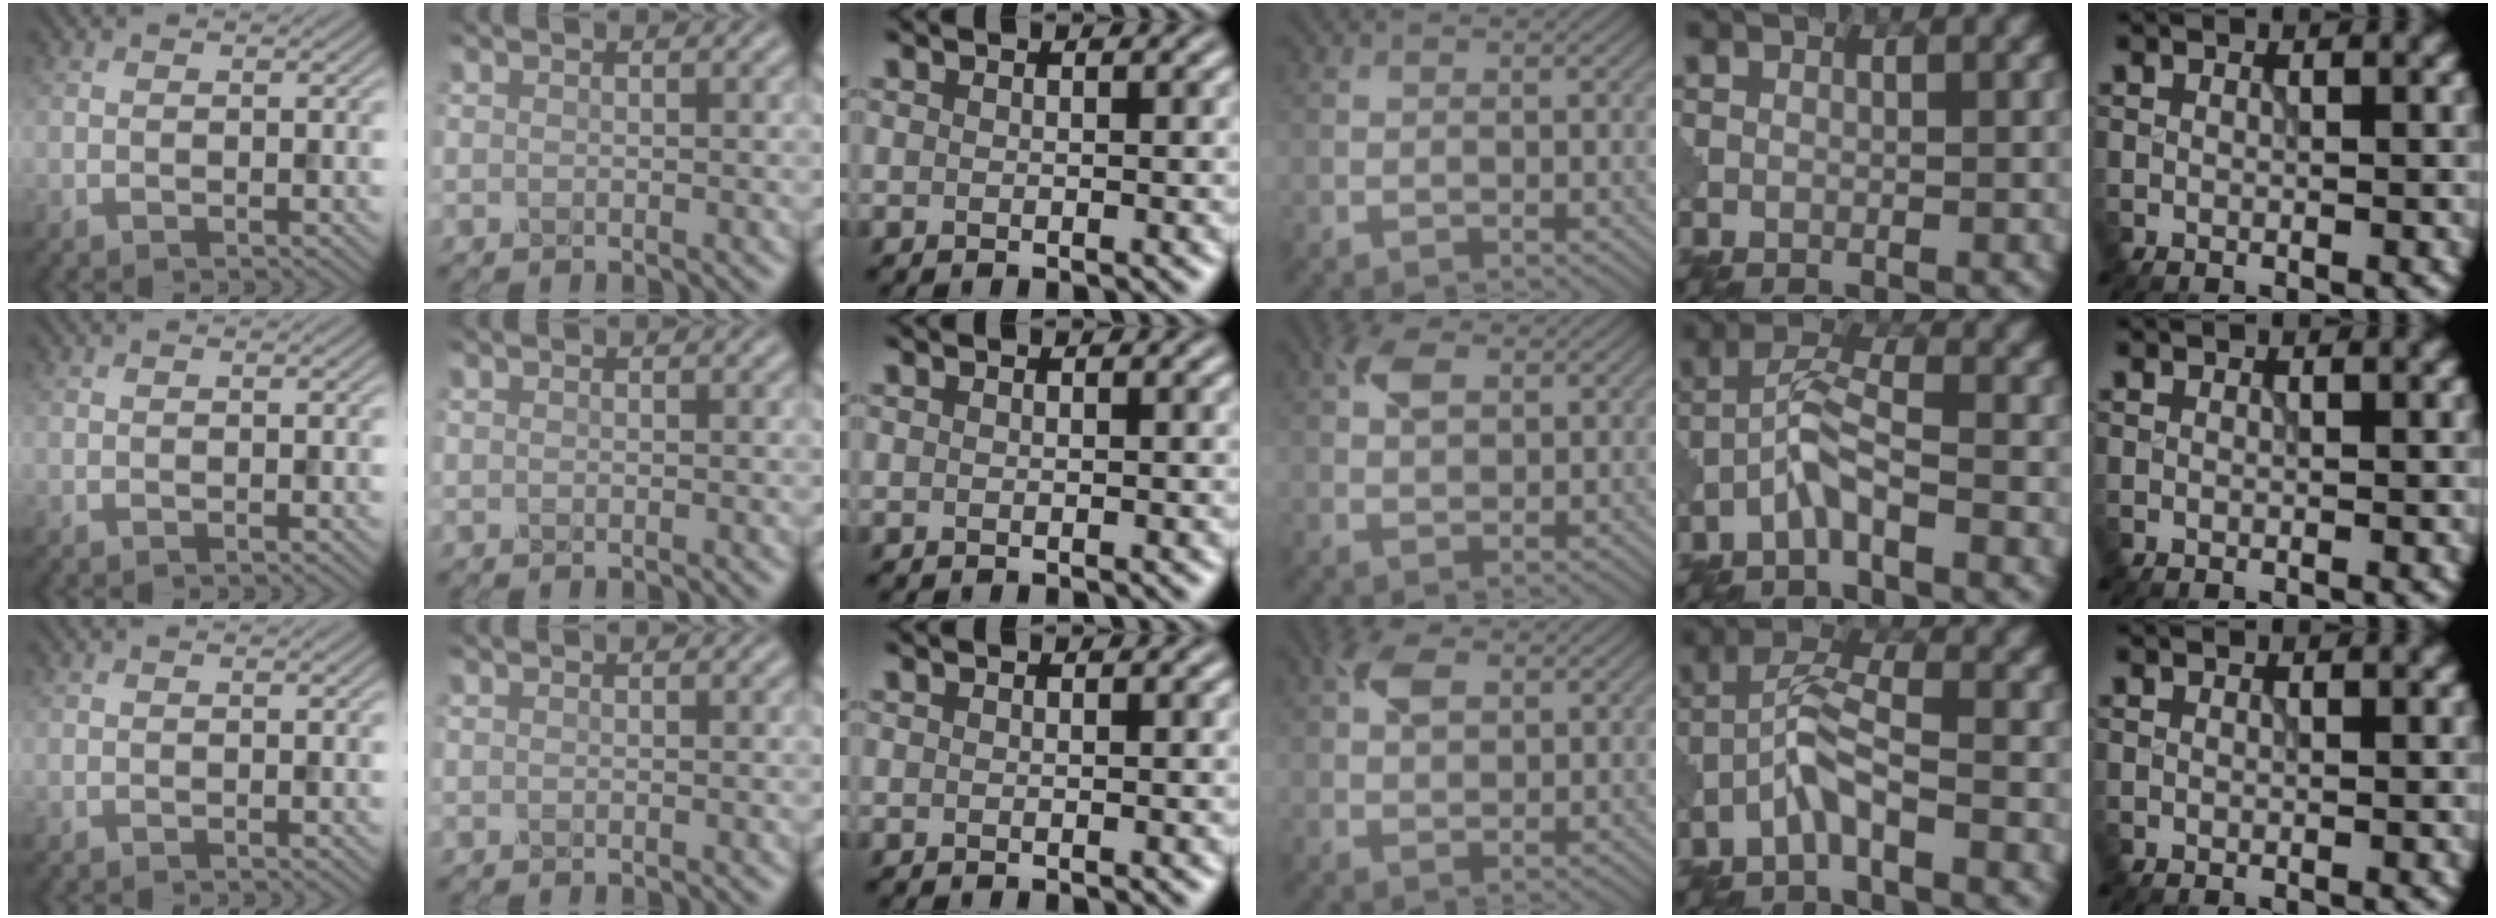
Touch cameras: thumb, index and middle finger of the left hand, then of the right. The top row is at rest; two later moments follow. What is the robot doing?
{"motion": "assemble", "object": "puzzle pieces"}